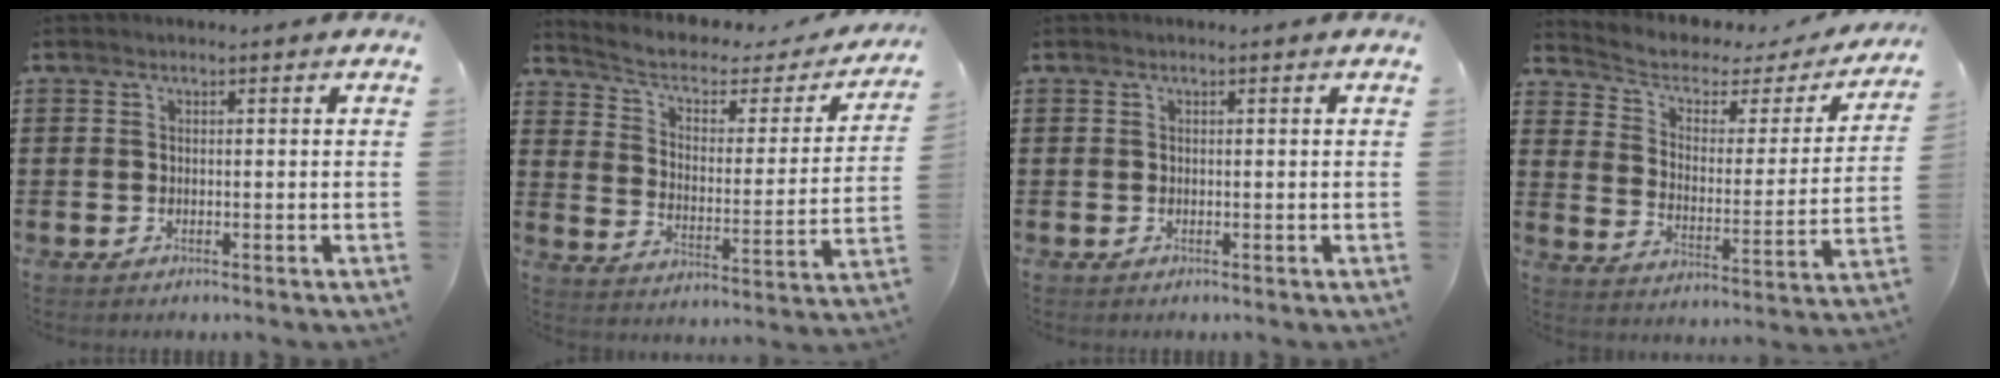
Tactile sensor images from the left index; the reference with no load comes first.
{"total": 4.1, "force": [2.4, 2.1, 2.5], "torque": [-0.065, -0.016, 0.033]}
{"total": 0.0}
{"total": 3.7, "force": [2.5, 2.1, 1.9], "torque": [-0.056, -0.017, 0.033]}